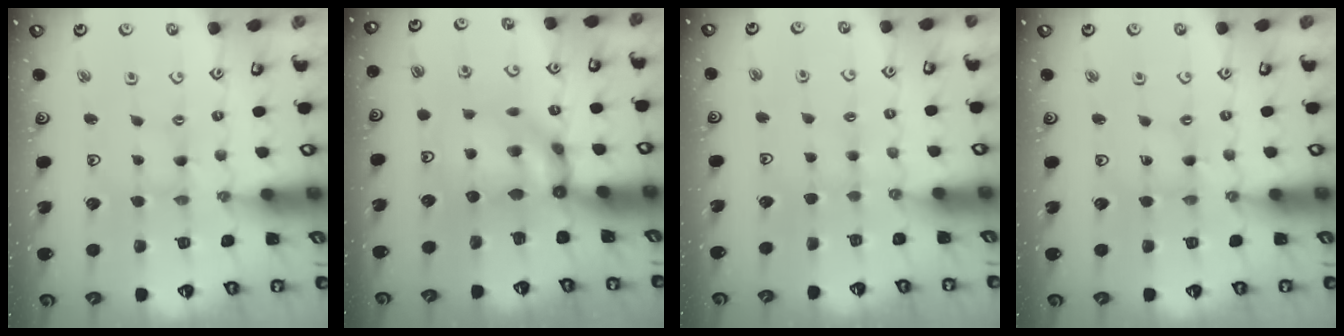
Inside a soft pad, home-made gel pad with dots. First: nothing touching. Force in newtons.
{"total": 8.3, "press": 8.2, "slide": 0.6}
{"total": 1.1, "press": 1.1, "slide": 0.3}
{"total": 0.0}